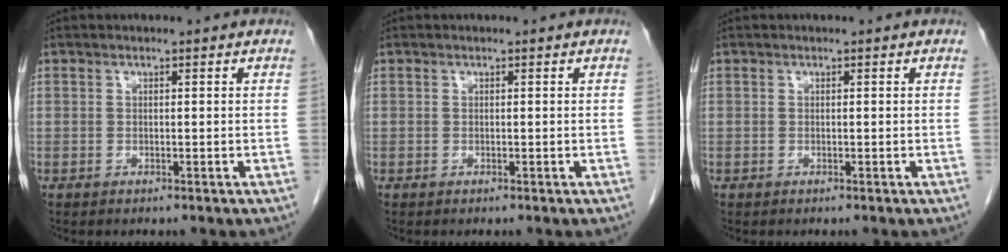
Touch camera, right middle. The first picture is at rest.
{"total": 0.0}
{"total": 0.0}